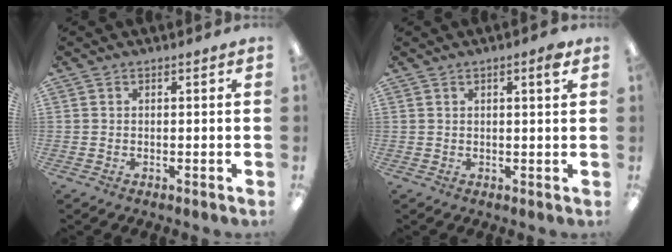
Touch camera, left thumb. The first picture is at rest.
{"total": 2.3, "force": [1.4, 0.4, 1.8], "torque": [-0.024, -0.003, 0.020]}